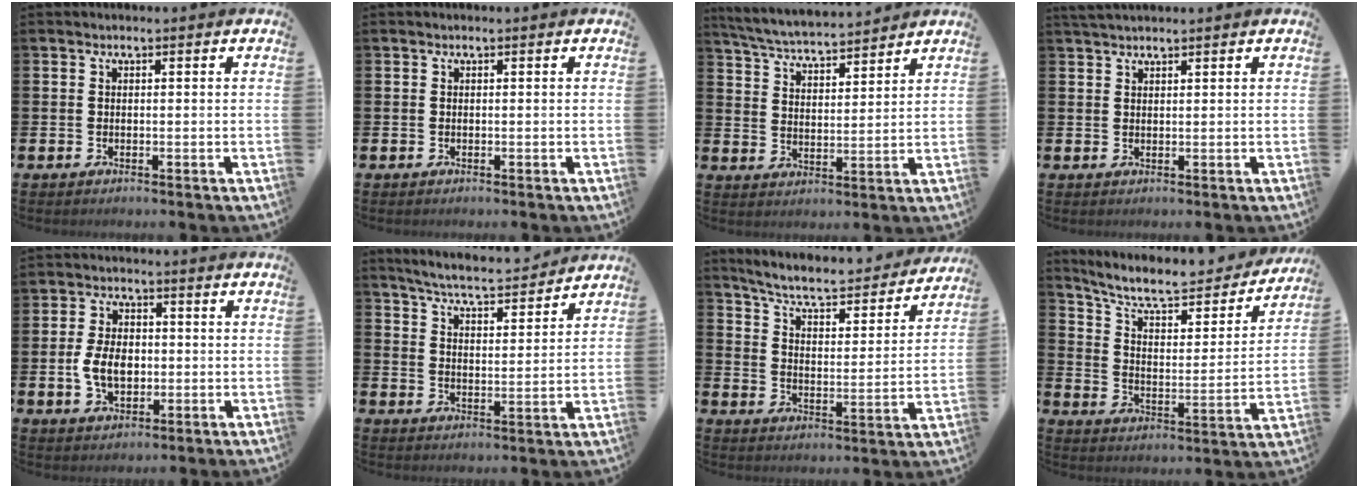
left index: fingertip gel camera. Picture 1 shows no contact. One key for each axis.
{"total": 0.0}
{"total": 5.3, "fx": 5.3, "fy": 0.3, "fz": 0.8, "tx": -0.039, "ty": -0.036, "tz": 0.091}
{"total": 1.8, "fx": 1.7, "fy": 0.3, "fz": 0.4, "tx": -0.008, "ty": 0.001, "tz": 0.032}
{"total": 5.9, "fx": -0.5, "fy": 3.9, "fz": 4.3, "tx": -0.078, "ty": 0.005, "tz": -0.016}
{"total": 5.9, "fx": 5.8, "fy": 0.3, "fz": 1.3, "tx": -0.050, "ty": -0.041, "tz": 0.099}
{"total": 6.8, "fx": 6.1, "fy": 1.2, "fz": 2.6, "tx": -0.074, "ty": -0.048, "tz": 0.099}
{"total": 9.0, "fx": 7.8, "fy": 2.7, "fz": 3.4, "tx": -0.092, "ty": -0.055, "tz": 0.130}